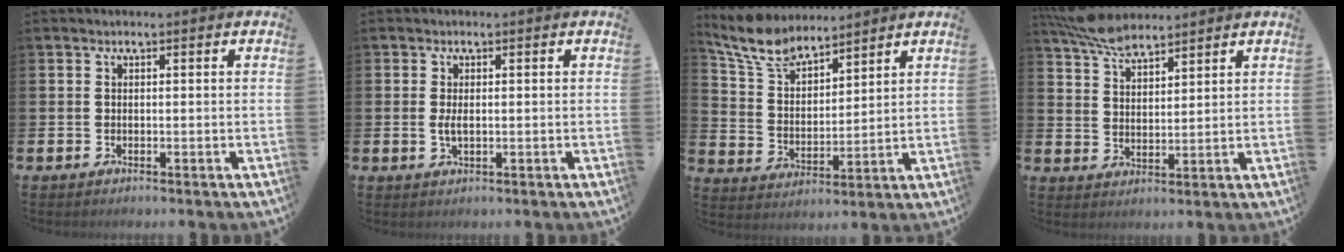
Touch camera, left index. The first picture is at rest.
{"total": 1.7, "force": [0.1, 0.7, 1.6], "torque": [-0.029, 0.001, 0.000]}
{"total": 7.9, "force": [7.1, 2.5, 2.4], "torque": [-0.079, -0.029, 0.131]}
{"total": 6.3, "force": [5.8, 1.4, 1.9], "torque": [-0.049, -0.024, 0.106]}